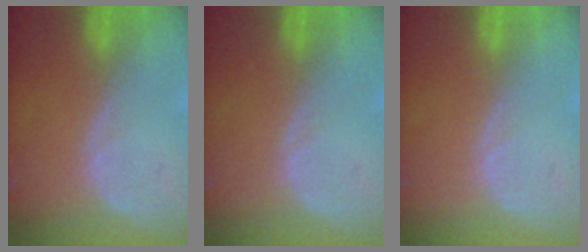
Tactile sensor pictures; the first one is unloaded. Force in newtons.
{"total": 0.0}
{"total": 0.0}